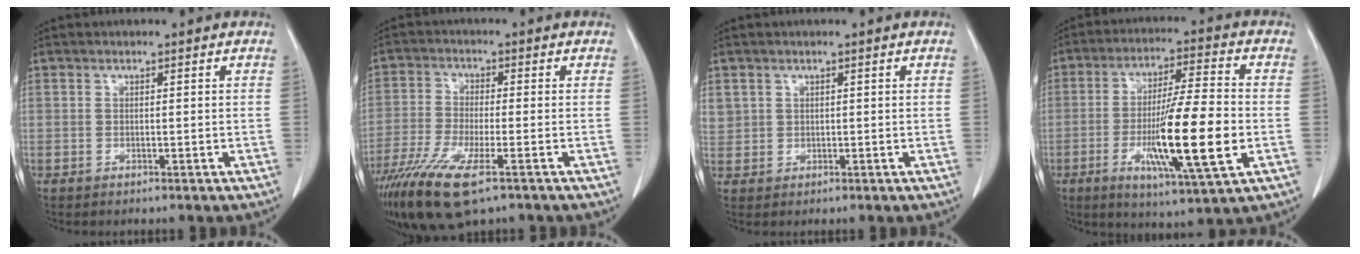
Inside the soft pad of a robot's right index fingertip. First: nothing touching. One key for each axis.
{"total": 11.3, "fx": -6.9, "fy": 2.2, "fz": 8.7, "tx": -0.167, "ty": -0.030, "tz": -0.120}
{"total": 3.0, "fx": 1.3, "fy": 2.7, "fz": 0.6, "tx": -0.012, "ty": 0.011, "tz": 0.032}
{"total": 16.0, "fx": -3.7, "fy": 1.0, "fz": 15.5, "tx": -0.272, "ty": -0.018, "tz": -0.061}